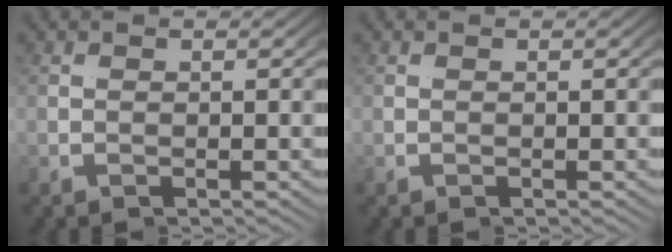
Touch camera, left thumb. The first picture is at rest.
{"total": 0.0}